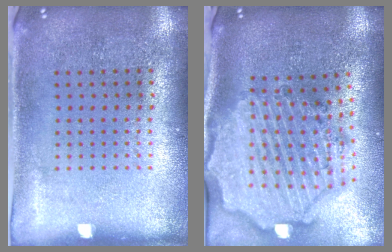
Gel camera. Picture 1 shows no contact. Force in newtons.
{"total": 3.6, "press": 3.0, "slide": 2.0}